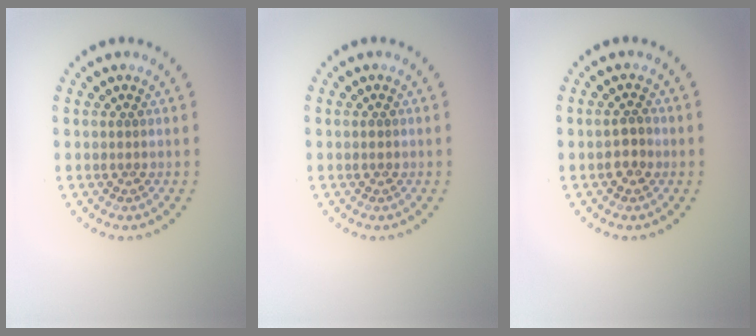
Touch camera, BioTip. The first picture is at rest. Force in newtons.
{"total": 0.6, "press": 0.6, "slide": 0.2}
{"total": 1.9, "press": 1.8, "slide": 0.6}